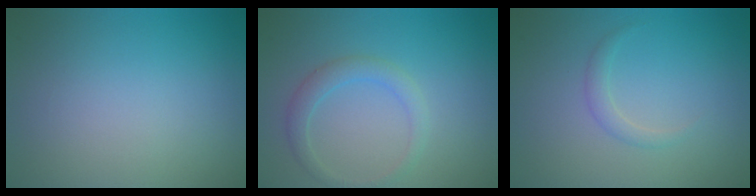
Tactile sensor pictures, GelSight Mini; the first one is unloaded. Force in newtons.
{"total": 1.9, "press": 1.9, "slide": 0.1}
{"total": 1.1, "press": 1.1, "slide": 0.1}